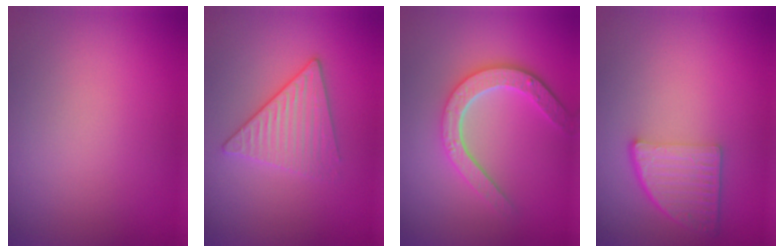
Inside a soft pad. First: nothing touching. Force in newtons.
{"total": 3.4, "press": 3.1, "slide": 1.3}
{"total": 4.6, "press": 3.5, "slide": 3.0}
{"total": 4.5, "press": 3.4, "slide": 2.9}